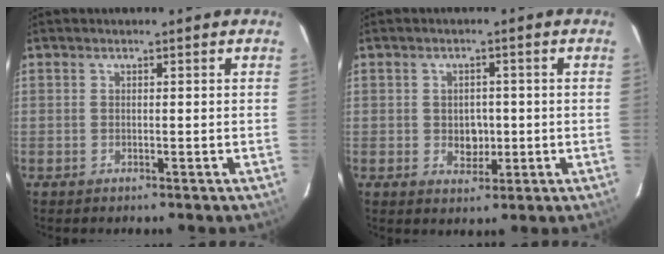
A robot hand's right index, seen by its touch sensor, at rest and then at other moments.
{"total": 4.0, "force": [-0.4, 3.2, 2.3], "torque": [-0.039, 0.002, -0.002]}